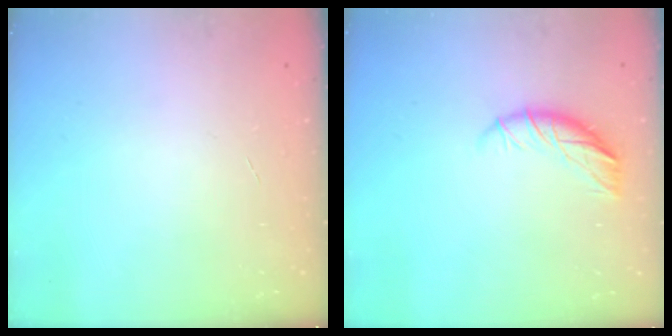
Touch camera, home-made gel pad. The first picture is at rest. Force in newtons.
{"total": 9.0, "press": 8.9, "slide": 0.8}